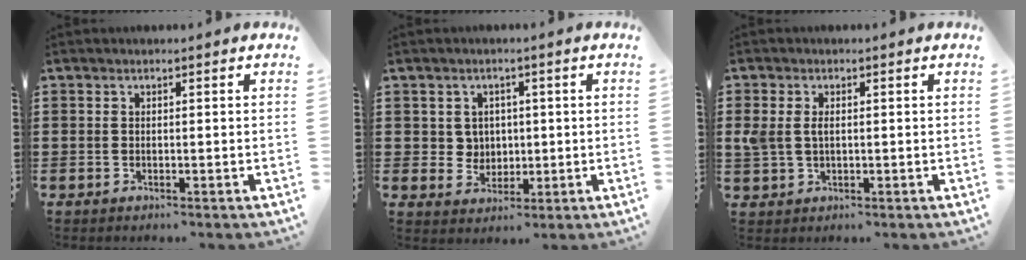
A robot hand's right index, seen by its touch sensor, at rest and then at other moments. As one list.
[{"total": 3.5, "force": [0.8, 3.3, 0.7], "torque": [-0.031, 0.012, 0.012]}, {"total": 2.8, "force": [0.4, 1.7, 2.1], "torque": [-0.061, 0.002, 0.002]}]